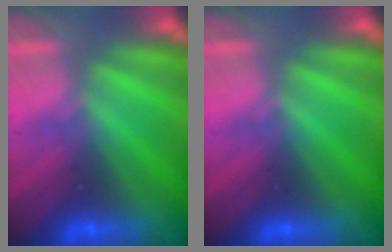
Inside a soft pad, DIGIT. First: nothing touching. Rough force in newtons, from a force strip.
{"total": 0.0}